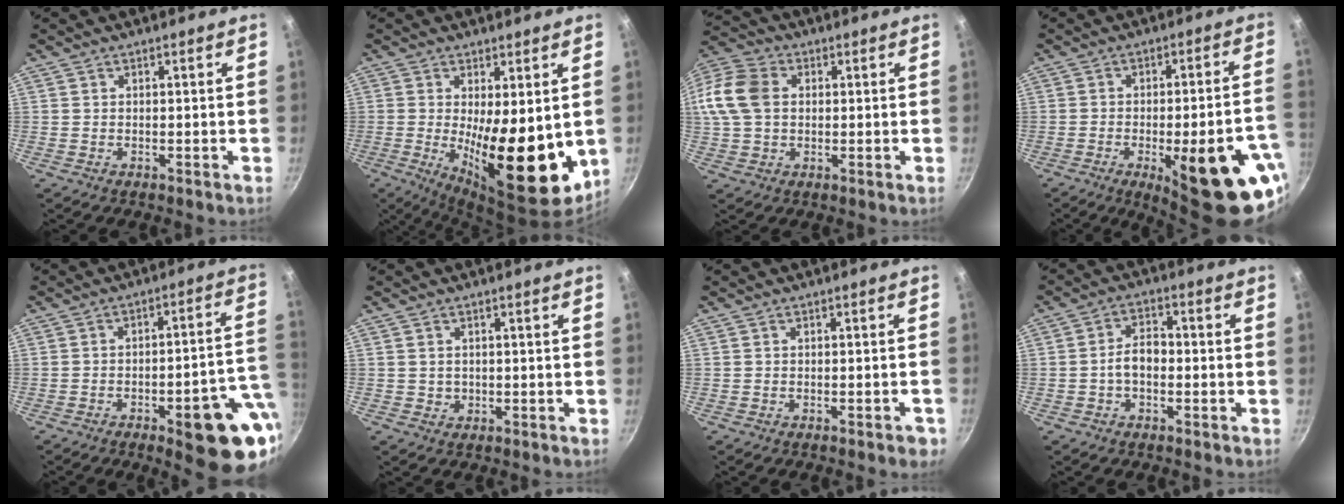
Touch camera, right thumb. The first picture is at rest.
{"total": 16.9, "force": [-0.9, 6.1, 15.8], "torque": [-0.207, -0.027, 0.000]}
{"total": 16.8, "force": [2.3, 12.8, 10.7], "torque": [-0.239, 0.033, 0.032]}
{"total": 22.1, "force": [-9.6, 6.4, 18.9], "torque": [-0.194, 0.027, -0.120]}
{"total": 17.5, "force": [-6.2, 5.2, 15.6], "torque": [-0.146, 0.029, -0.077]}
{"total": 1.4, "force": [0.1, 1.3, 0.4], "torque": [-0.002, 0.001, 0.004]}
{"total": 2.5, "force": [-1.3, 0.9, 1.9], "torque": [-0.022, 0.012, -0.012]}
{"total": 5.2, "force": [-1.1, 3.3, 3.8], "torque": [-0.049, 0.026, -0.024]}